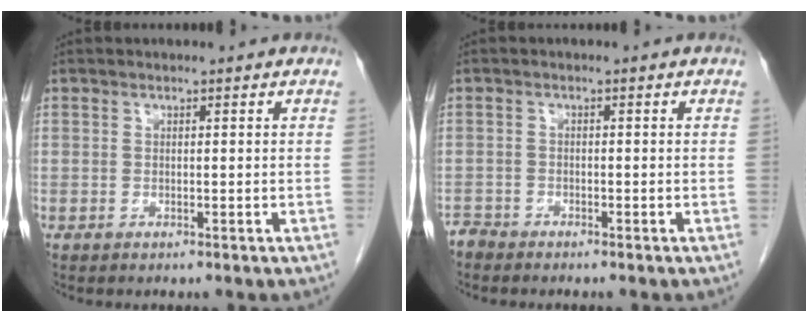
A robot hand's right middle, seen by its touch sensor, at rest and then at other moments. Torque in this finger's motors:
{"motor_torque": [0.02, -0.01, 0.00, 0.01]}